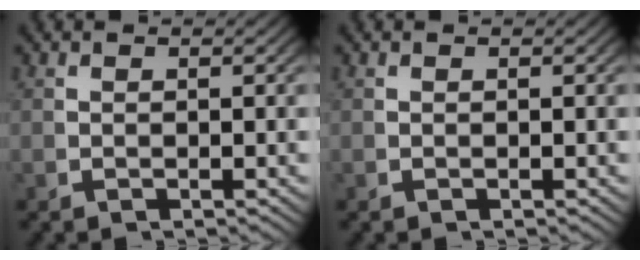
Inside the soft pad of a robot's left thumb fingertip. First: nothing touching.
{"total": 0.0}